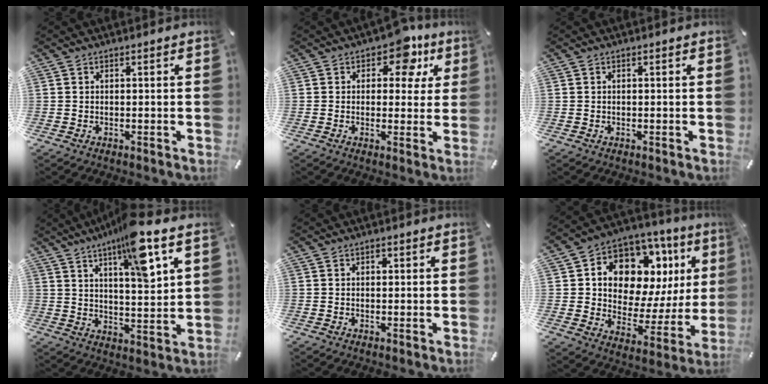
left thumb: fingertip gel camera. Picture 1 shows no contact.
{"total": 9.4, "force": [4.9, 5.6, 5.7], "torque": [-0.056, -0.025, 0.076]}
{"total": 0.0}
{"total": 12.5, "force": [8.0, 2.5, 9.3], "torque": [-0.149, -0.041, 0.131]}
{"total": 0.7, "force": [0.2, 0.6, 0.3], "torque": [-0.007, 0.002, 0.003]}
{"total": 12.8, "force": [7.0, 8.6, 6.4], "torque": [-0.100, -0.068, 0.126]}